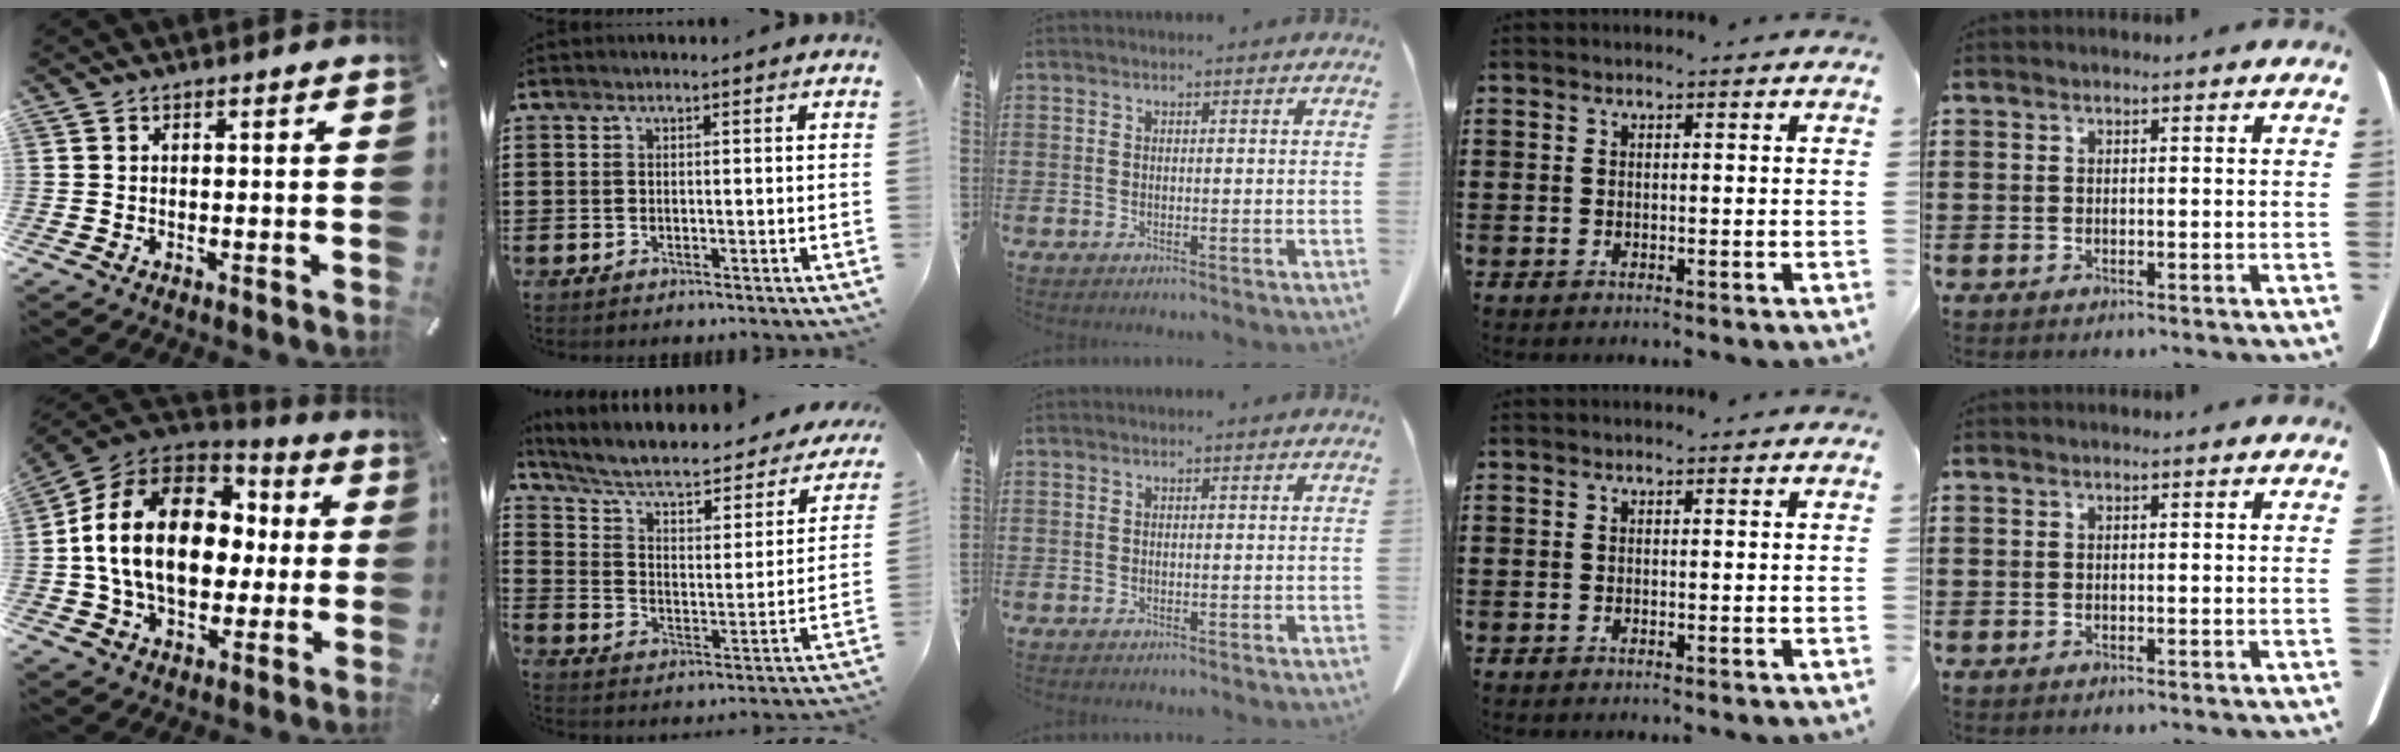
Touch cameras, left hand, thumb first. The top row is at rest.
{"thumb": {"total": 21.9, "force": [1.3, 15.8, 15.1], "torque": [-0.307, 0.018, 0.025]}, "index": {"total": 6.5, "force": [4.7, 2.0, 3.9], "torque": [-0.096, -0.033, 0.076]}}